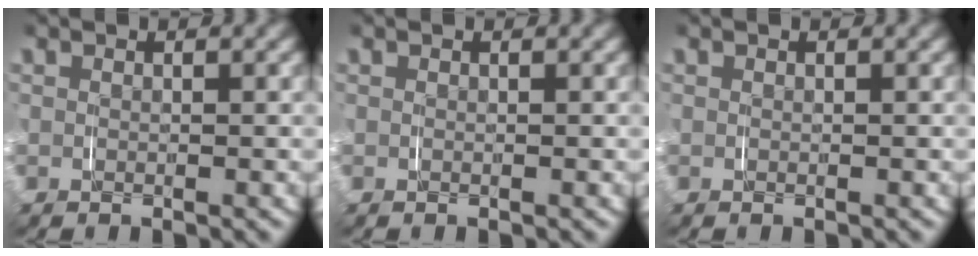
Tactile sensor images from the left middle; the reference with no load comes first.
{"total": 0.0}
{"total": 0.0}